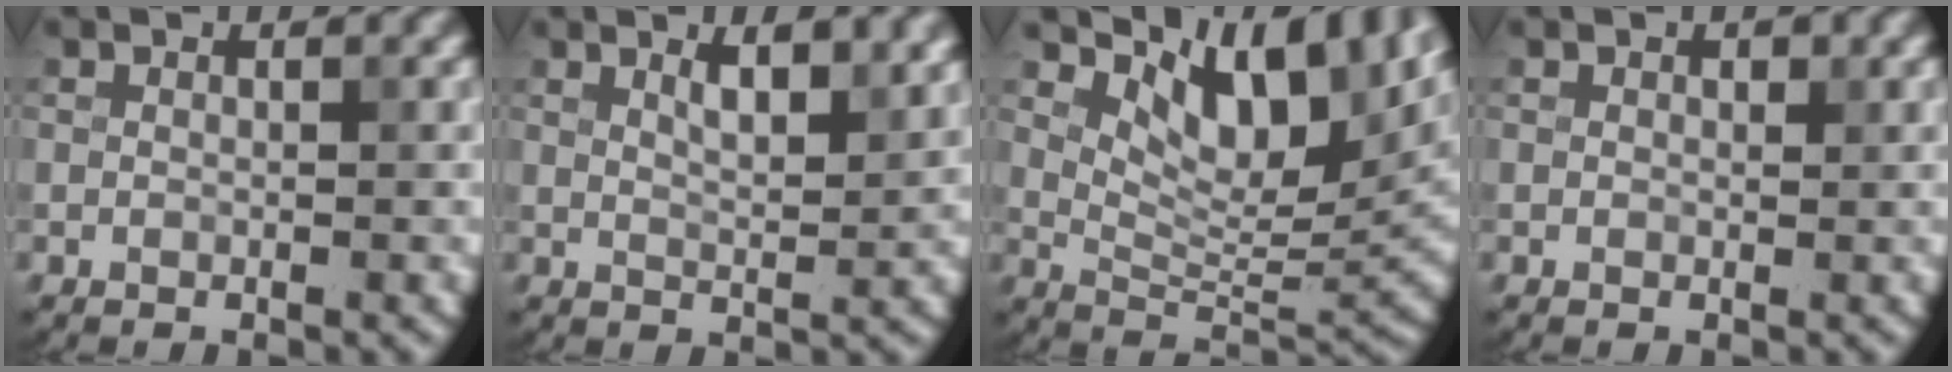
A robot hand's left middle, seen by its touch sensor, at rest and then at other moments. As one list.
[{"total": 3.5, "force": [2.0, 1.1, 2.7], "torque": [-0.036, 0.002, 0.031]}, {"total": 10.8, "force": [6.3, 4.6, 7.6], "torque": [-0.110, 0.000, 0.114]}, {"total": 0.7, "force": [0.3, 0.4, 0.5], "torque": [-0.006, -0.001, 0.003]}]